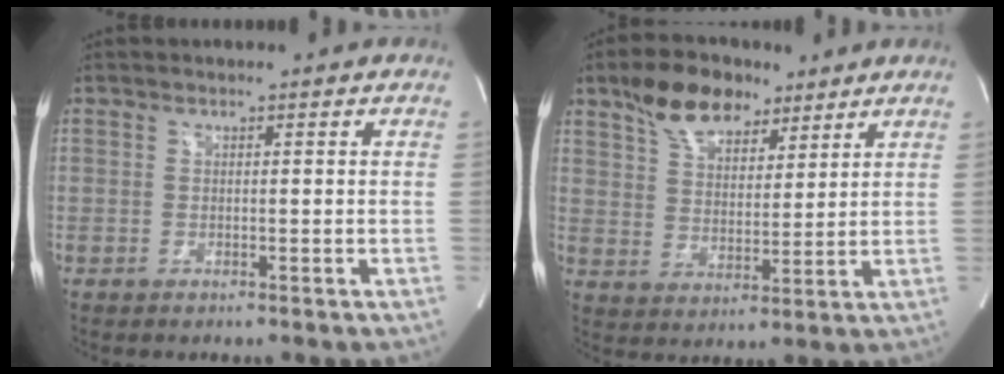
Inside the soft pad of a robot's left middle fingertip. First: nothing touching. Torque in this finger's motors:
{"motor_torque": [0.86, -0.84, 0.07, 0.06]}